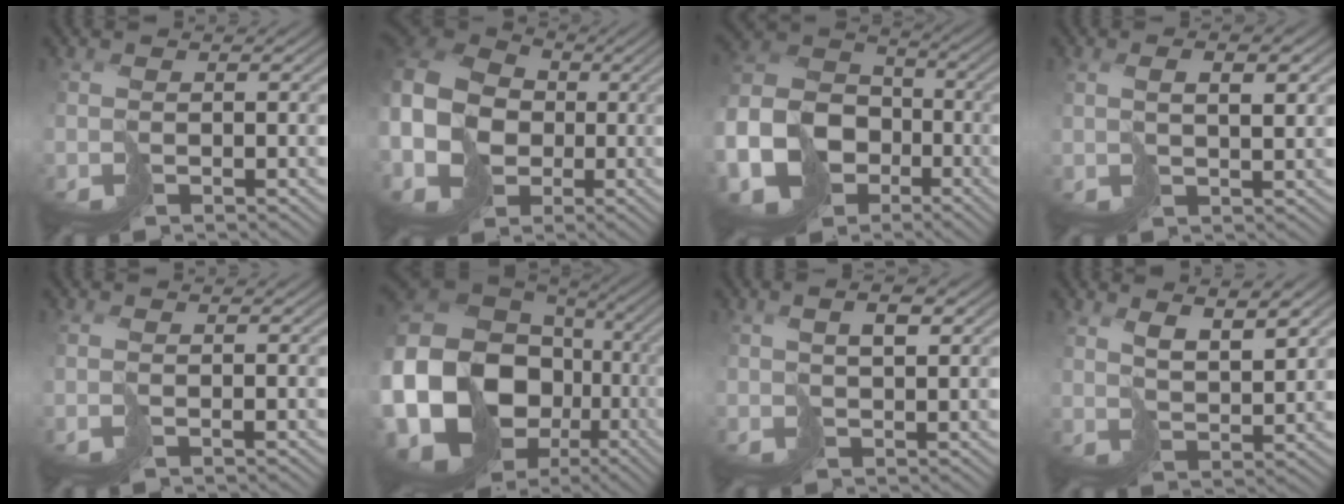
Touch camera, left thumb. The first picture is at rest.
{"total": 13.6, "force": [-2.5, 11.0, 7.5], "torque": [-0.228, -0.027, -0.051]}
{"total": 14.5, "force": [-6.4, 10.8, 7.3], "torque": [-0.203, -0.040, -0.120]}
{"total": 3.7, "force": [1.7, 1.0, 3.1], "torque": [-0.055, 0.005, 0.033]}
{"total": 0.7, "force": [0.0, 0.1, 0.6], "torque": [-0.014, 0.001, 0.000]}
{"total": 24.0, "force": [-6.5, 20.4, 11.0], "torque": [-0.281, -0.039, -0.135]}
{"total": 3.1, "force": [1.6, 0.9, 2.5], "torque": [-0.047, 0.006, 0.031]}
{"total": 6.2, "force": [4.2, 1.8, 4.3], "torque": [-0.069, -0.002, 0.084]}